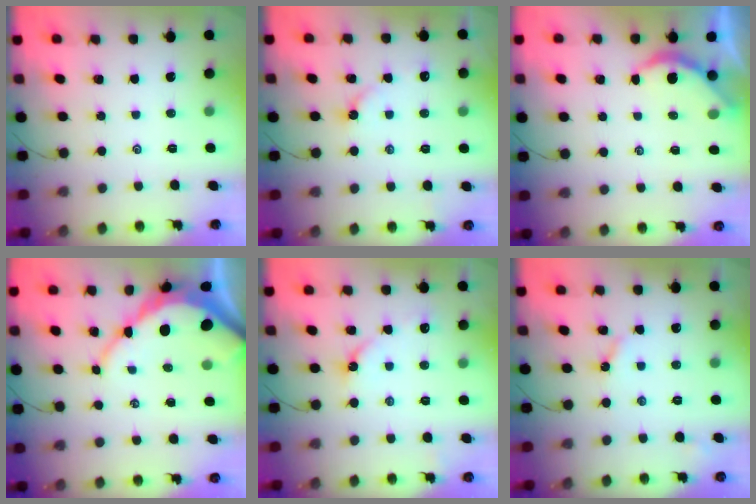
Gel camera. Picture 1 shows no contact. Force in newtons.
{"total": 2.2, "press": 2.2, "slide": 0.4}
{"total": 3.6, "press": 3.6, "slide": 0.4}
{"total": 11.1, "press": 11.0, "slide": 1.2}
{"total": 4.6, "press": 4.5, "slide": 0.5}
{"total": 3.4, "press": 3.4, "slide": 0.5}